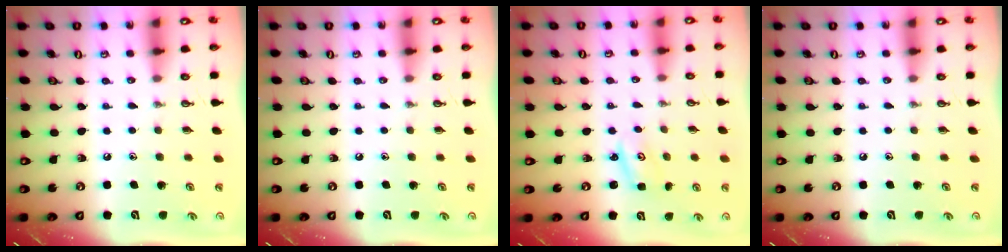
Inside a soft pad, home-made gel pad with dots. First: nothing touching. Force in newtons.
{"total": 0.0}
{"total": 2.4, "press": 2.4, "slide": 0.1}
{"total": 0.0}